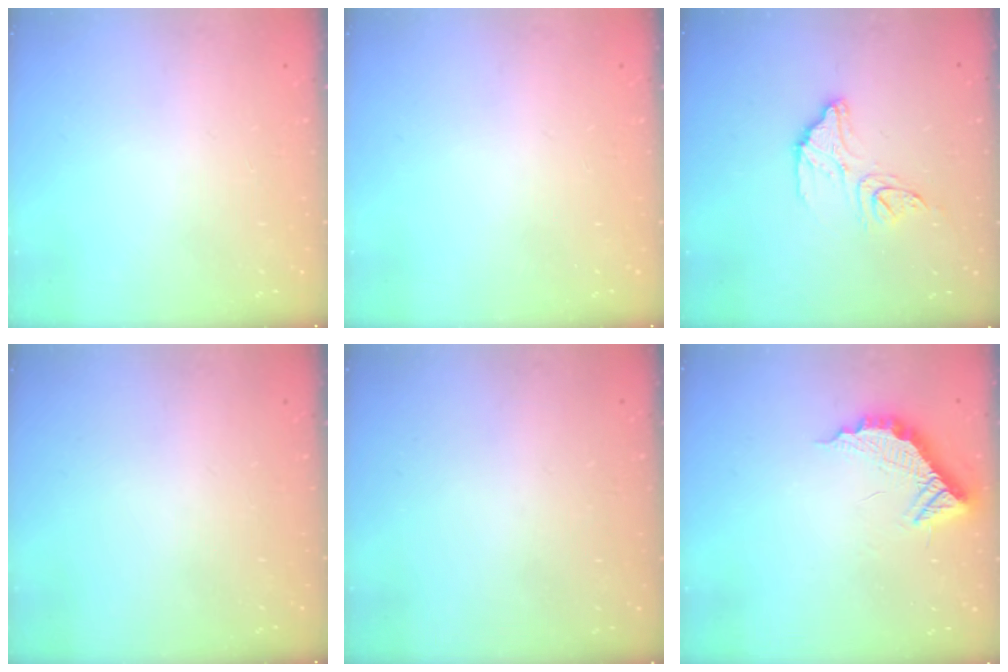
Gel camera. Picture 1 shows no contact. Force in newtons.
{"total": 0.0}
{"total": 13.5, "press": 13.5, "slide": 1.1}
{"total": 0.0}
{"total": 3.0, "press": 3.0, "slide": 0.1}
{"total": 12.2, "press": 12.1, "slide": 0.9}